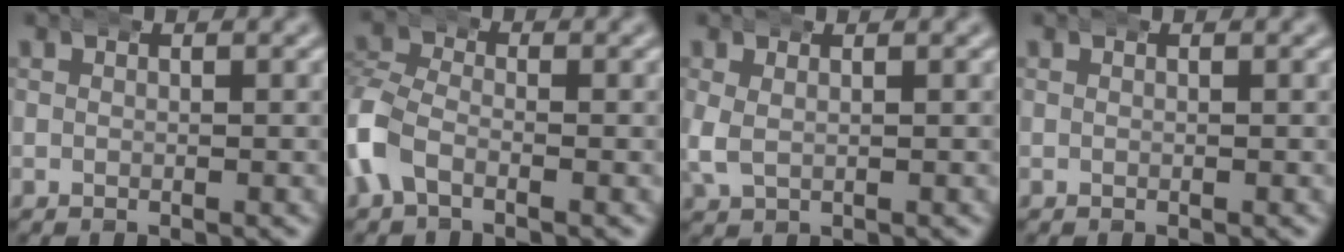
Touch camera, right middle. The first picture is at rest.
{"total": 3.9, "force": [-1.6, 3.1, 1.8], "torque": [-0.068, -0.013, -0.030]}
{"total": 2.3, "force": [0.5, 1.6, 1.6], "torque": [-0.049, -0.005, 0.016]}
{"total": 0.0}